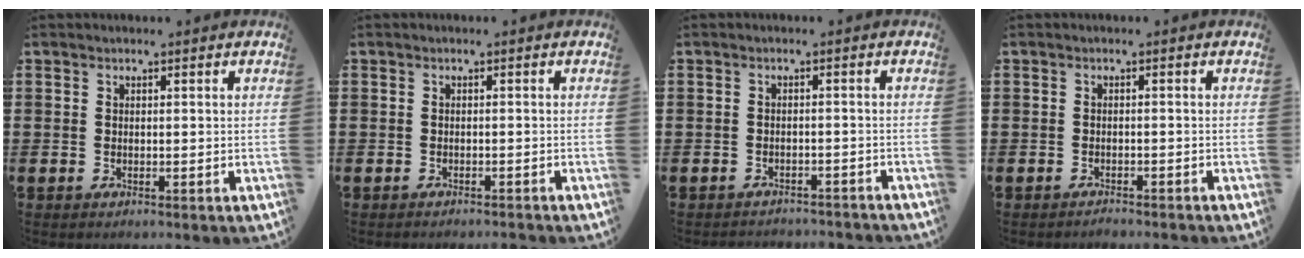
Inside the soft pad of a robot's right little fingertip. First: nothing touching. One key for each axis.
{"total": 0.7, "fx": -0.7, "fy": -0.1, "fz": 0.0, "tx": -0.002, "ty": -0.002, "tz": -0.015}
{"total": 1.6, "fx": -1.5, "fy": 0.0, "fz": -0.1, "tx": -0.003, "ty": 0.003, "tz": -0.034}
{"total": 0.9, "fx": -0.9, "fy": -0.1, "fz": 0.0, "tx": -0.001, "ty": 0.000, "tz": -0.019}